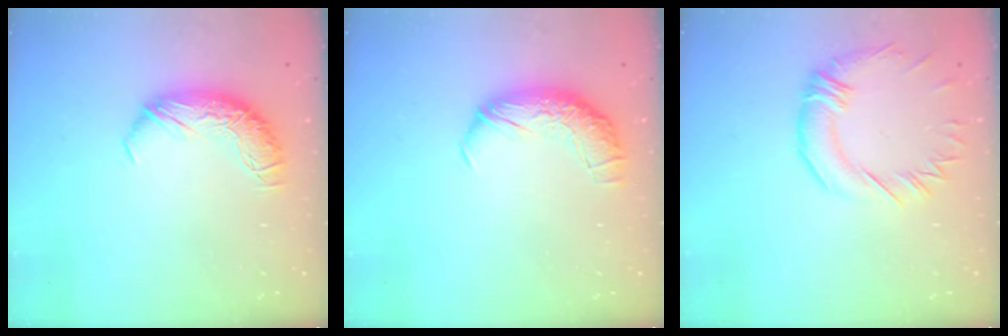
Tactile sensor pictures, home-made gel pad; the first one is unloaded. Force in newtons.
{"total": 2.4, "press": 1.0, "slide": 2.2}
{"total": 1.5, "press": 0.9, "slide": 1.1}